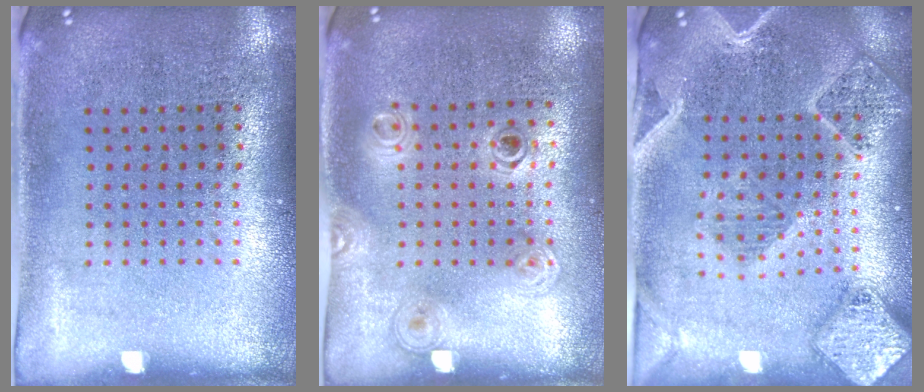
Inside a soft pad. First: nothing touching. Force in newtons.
{"total": 1.2, "press": 1.1, "slide": 0.5}
{"total": 2.7, "press": 2.4, "slide": 1.3}